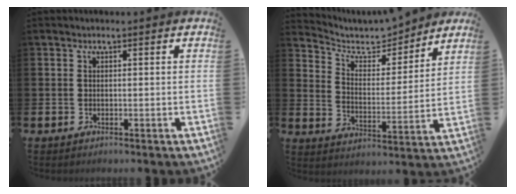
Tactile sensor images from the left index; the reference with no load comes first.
{"total": 6.5, "force": [6.0, 2.2, 1.6], "torque": [-0.064, -0.048, 0.100]}